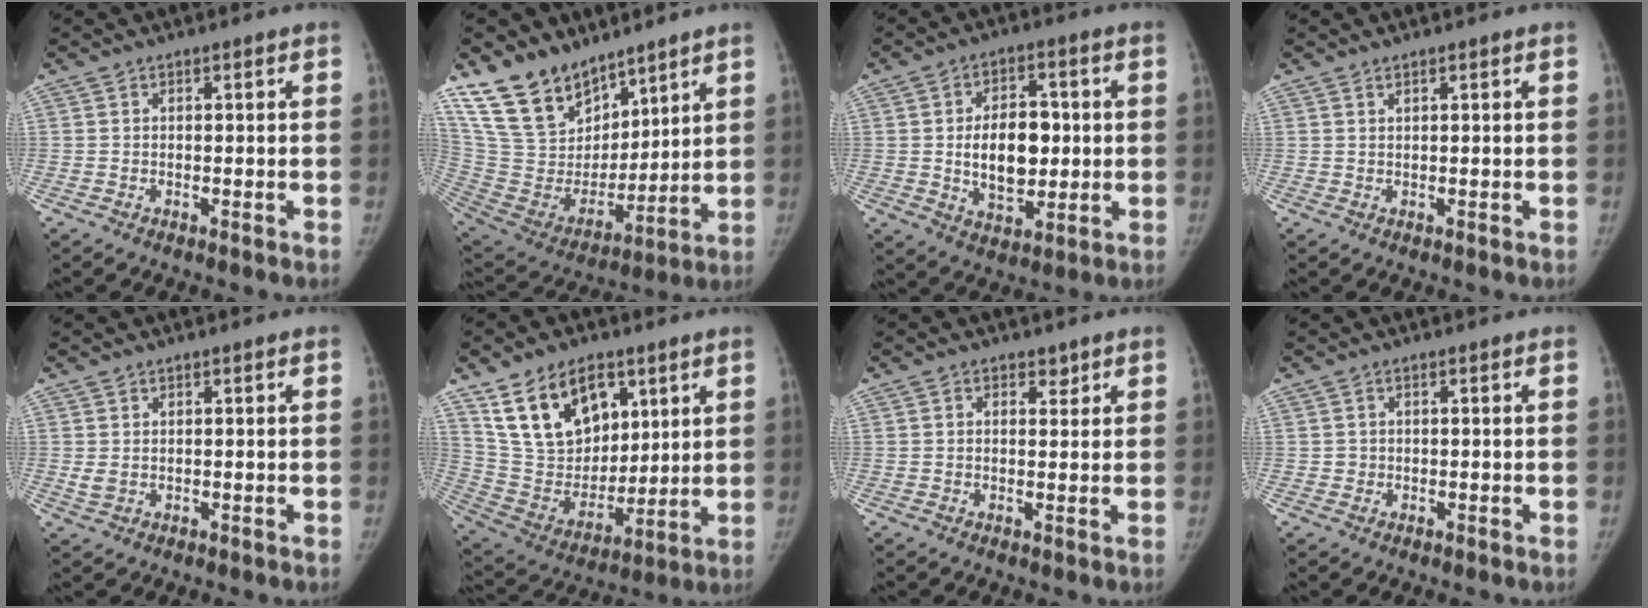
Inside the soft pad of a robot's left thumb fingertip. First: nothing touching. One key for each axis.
{"total": 18.8, "fx": 14.1, "fy": 10.3, "fz": 7.1, "tx": -0.089, "ty": -0.065, "tz": 0.282}
{"total": 12.0, "fx": 0.1, "fy": 7.6, "fz": 9.2, "tx": -0.113, "ty": 0.003, "tz": 0.009}
{"total": 0.5, "fx": 0.5, "fy": 0.0, "fz": 0.1, "tx": -0.003, "ty": -0.003, "tz": 0.010}
{"total": 1.5, "fx": 0.3, "fy": 1.1, "fz": 0.9, "tx": -0.016, "ty": -0.005, "tz": 0.011}
{"total": 18.7, "fx": 9.8, "fy": 11.8, "fz": 10.6, "tx": -0.144, "ty": -0.043, "tz": 0.197}
{"total": 1.8, "fx": 1.0, "fy": 1.2, "fz": 0.7, "tx": 0.005, "ty": -0.004, "tz": 0.011}
{"total": 0.9, "fx": -0.1, "fy": 0.9, "fz": 0.1, "tx": 0.004, "ty": 0.004, "tz": -0.002}